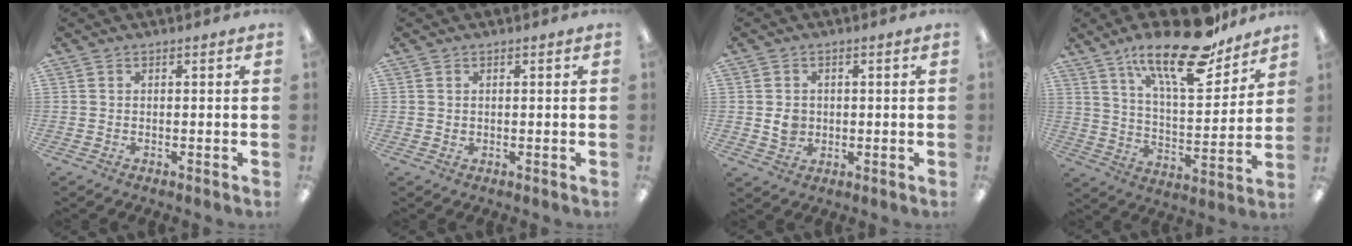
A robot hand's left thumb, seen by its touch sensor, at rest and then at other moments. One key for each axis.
{"total": 0.7, "fx": 0.4, "fy": 0.5, "fz": 0.0, "tx": 0.000, "ty": 0.001, "tz": 0.008}
{"total": 4.0, "fx": 0.2, "fy": 3.5, "fz": 1.9, "tx": -0.021, "ty": 0.000, "tz": 0.002}
{"total": 21.7, "fx": 15.3, "fy": 7.3, "fz": 13.6, "tx": -0.221, "ty": -0.092, "tz": 0.256}